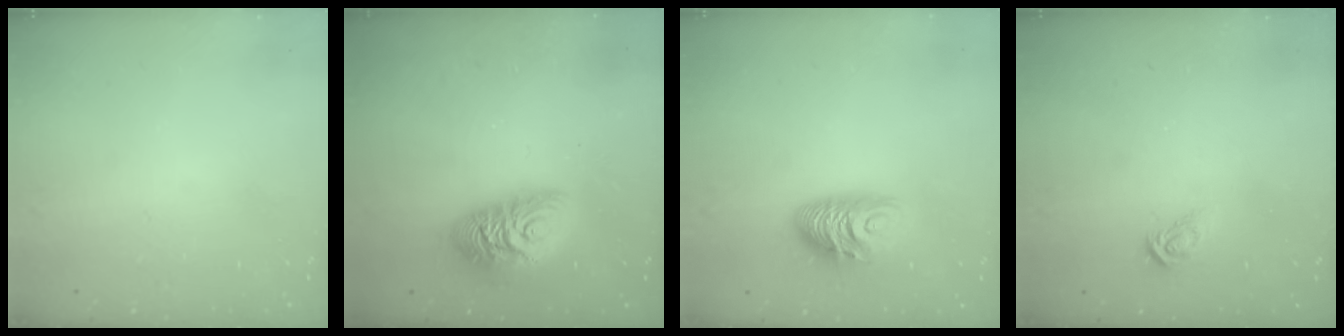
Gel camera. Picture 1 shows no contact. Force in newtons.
{"total": 12.1, "press": 12.0, "slide": 1.2}
{"total": 10.0, "press": 10.0, "slide": 0.7}
{"total": 5.3, "press": 5.3, "slide": 0.4}